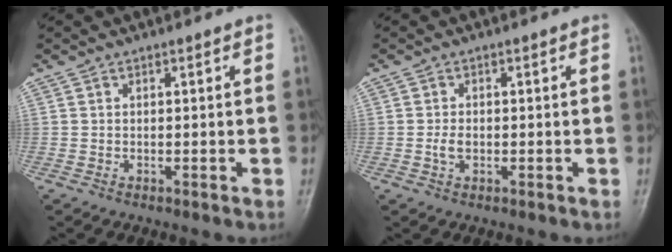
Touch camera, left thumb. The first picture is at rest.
{"total": 2.1, "force": [-0.3, 1.4, 1.5], "torque": [-0.028, 0.002, -0.007]}